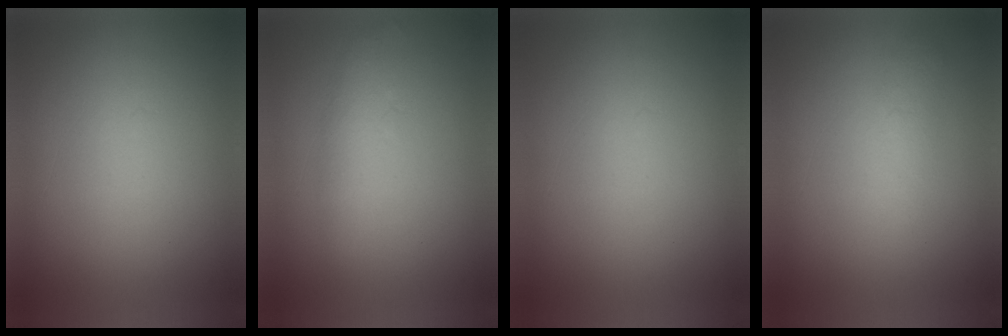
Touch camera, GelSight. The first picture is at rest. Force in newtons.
{"total": 2.5}
{"total": 0.0}
{"total": 1.9}